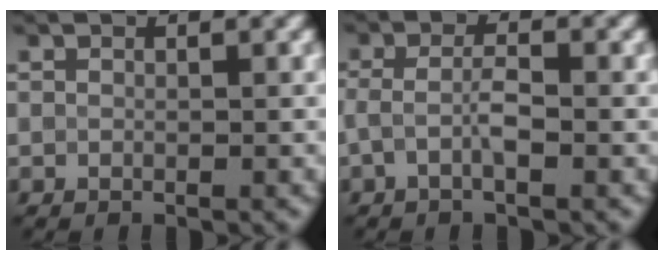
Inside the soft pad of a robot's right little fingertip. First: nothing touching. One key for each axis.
{"total": 2.0, "fx": -0.6, "fy": 0.4, "fz": 1.8, "tx": -0.039, "ty": 0.000, "tz": -0.015}